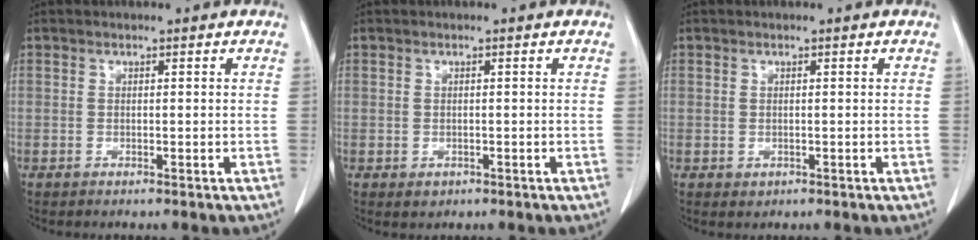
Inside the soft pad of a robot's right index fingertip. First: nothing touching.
{"total": 1.1, "force": [-0.4, 1.0, 0.4], "torque": [-0.007, 0.001, 0.001]}
{"total": 0.7, "force": [-0.1, 0.7, 0.3], "torque": [-0.006, 0.000, 0.004]}